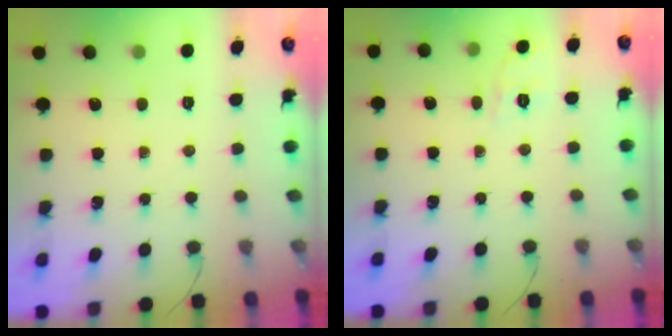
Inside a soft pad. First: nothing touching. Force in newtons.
{"total": 1.9, "press": 0.8, "slide": 1.6}